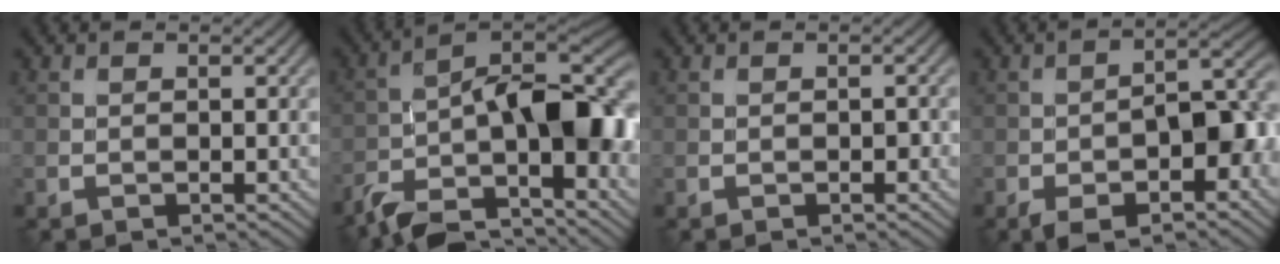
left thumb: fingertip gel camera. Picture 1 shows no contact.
{"total": 13.9, "force": [-7.6, 4.4, 10.8], "torque": [-0.177, -0.011, -0.141]}
{"total": 1.0, "force": [-0.4, 0.4, 0.9], "torque": [-0.012, 0.001, -0.005]}
{"total": 11.6, "force": [-4.5, 5.1, 9.3], "torque": [-0.139, -0.007, -0.073]}